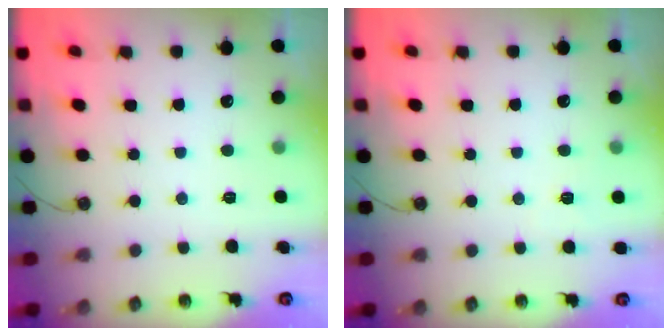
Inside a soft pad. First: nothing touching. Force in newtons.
{"total": 2.7, "press": 1.7, "slide": 2.1}